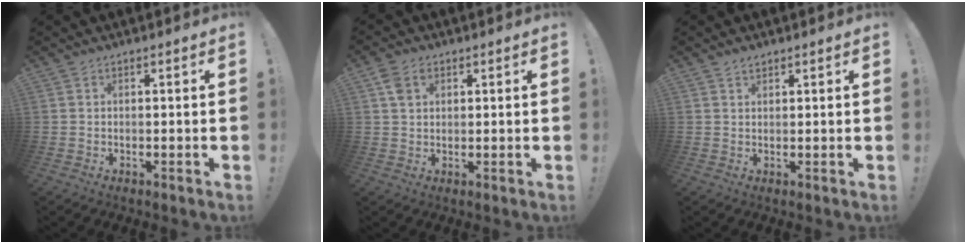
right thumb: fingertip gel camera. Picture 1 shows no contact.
{"total": 4.6, "force": [1.9, 3.3, 2.6], "torque": [-0.036, -0.001, 0.037]}
{"total": 1.8, "force": [1.5, 0.8, 0.6], "torque": [-0.004, -0.007, 0.027]}